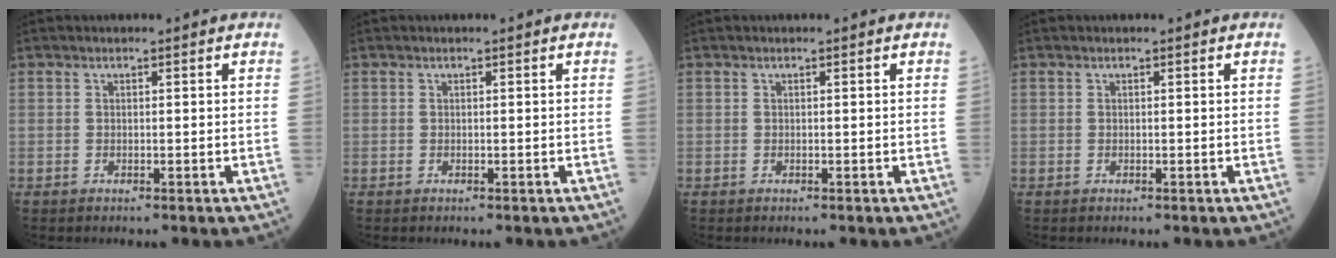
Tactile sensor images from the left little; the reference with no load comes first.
{"total": 0.0}
{"total": 0.0}
{"total": 0.0}